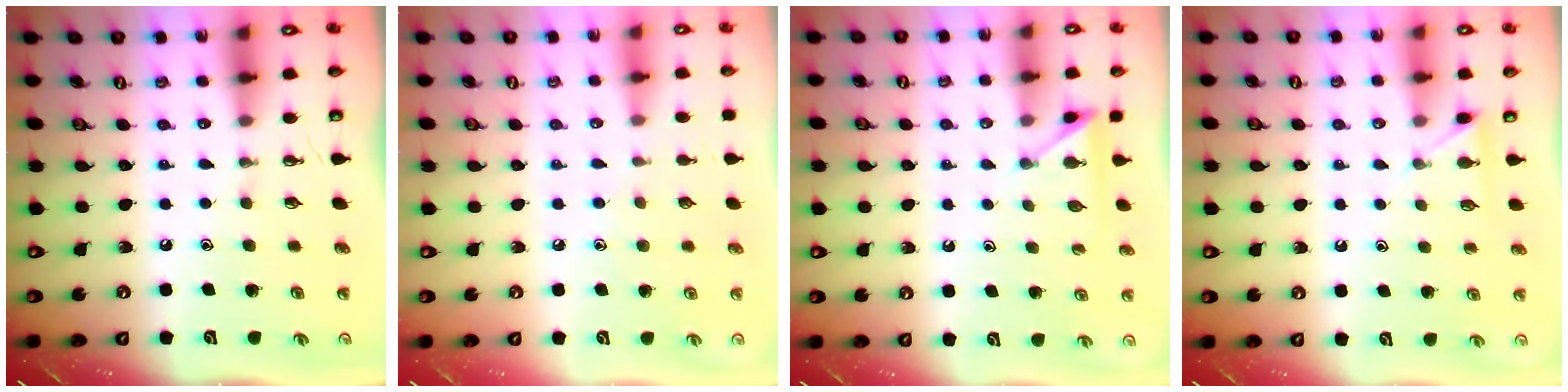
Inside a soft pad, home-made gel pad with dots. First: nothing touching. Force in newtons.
{"total": 3.8, "press": 3.8, "slide": 0.4}
{"total": 3.5, "press": 3.5, "slide": 0.3}
{"total": 3.8, "press": 3.8, "slide": 0.4}